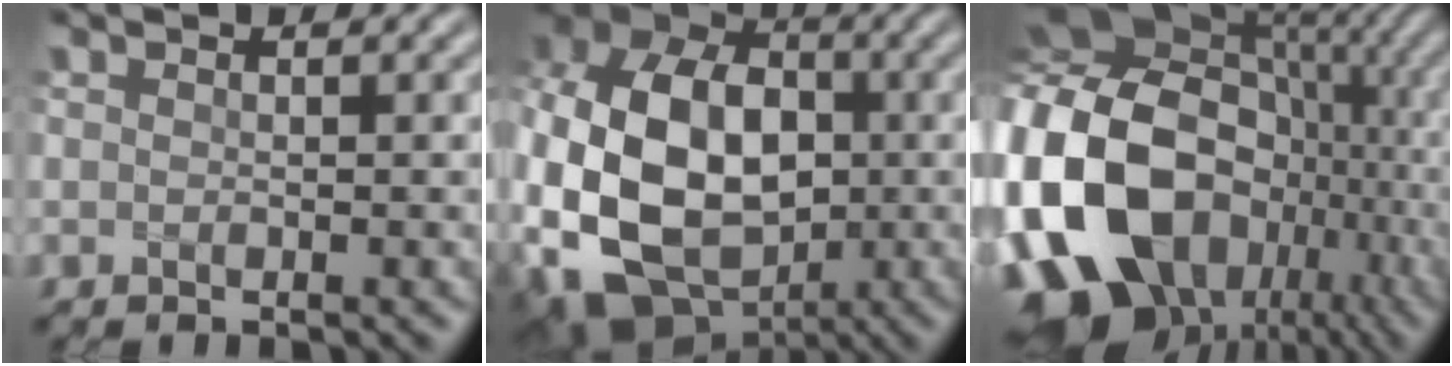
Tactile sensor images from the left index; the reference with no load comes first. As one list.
[{"total": 16.2, "force": [-3.4, 11.6, 10.8], "torque": [-0.243, -0.005, -0.058]}, {"total": 20.9, "force": [-4.2, 15.7, 13.1], "torque": [-0.302, -0.007, -0.064]}]